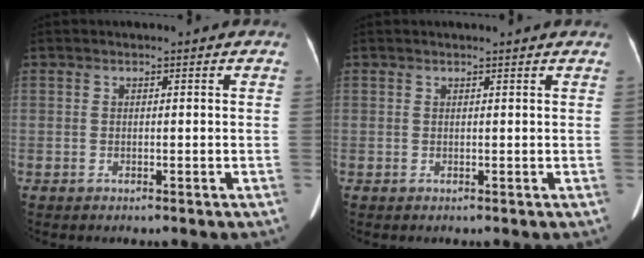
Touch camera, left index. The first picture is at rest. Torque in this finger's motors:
{"motor_torque": [0.03, -0.07, -0.01, 0.03]}